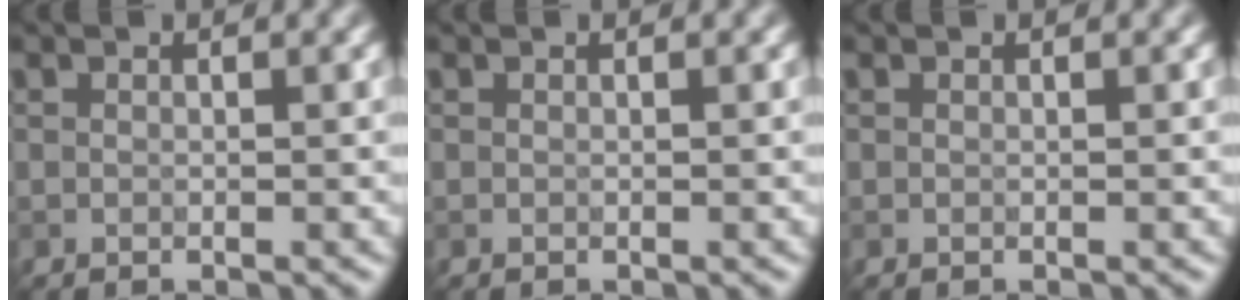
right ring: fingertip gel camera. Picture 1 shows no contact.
{"total": 0.0}
{"total": 0.0}